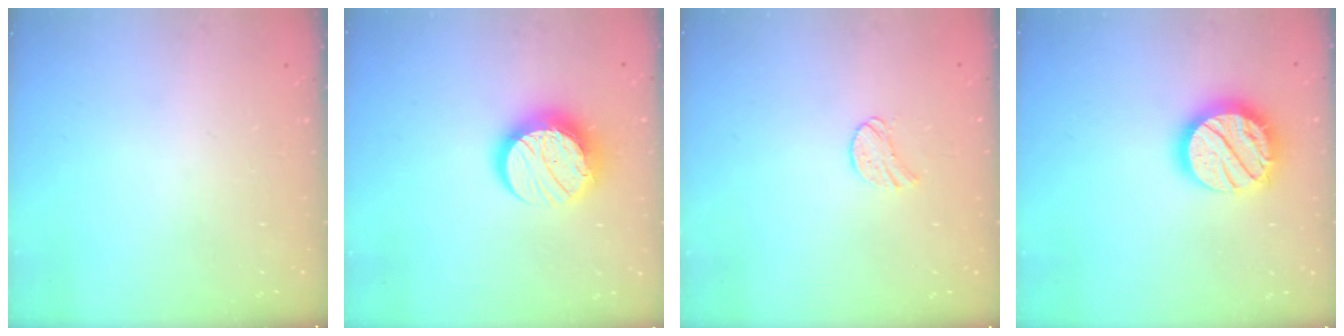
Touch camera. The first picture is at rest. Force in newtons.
{"total": 14.8, "press": 14.7, "slide": 0.9}
{"total": 6.5, "press": 6.5, "slide": 0.7}
{"total": 18.0, "press": 17.9, "slide": 1.4}